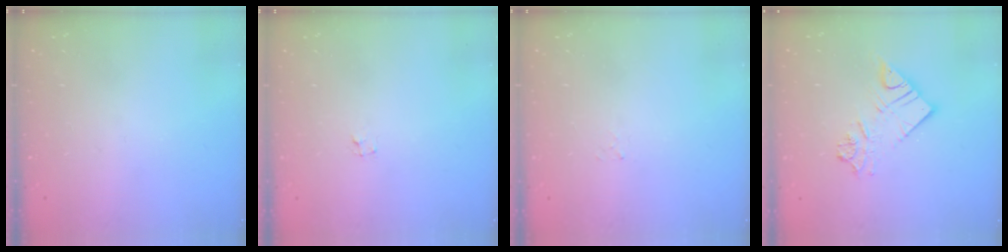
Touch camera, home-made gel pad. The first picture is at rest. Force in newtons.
{"total": 1.2, "press": 1.2, "slide": 0.1}
{"total": 1.5, "press": 1.5, "slide": 0.2}
{"total": 10.8, "press": 10.8, "slide": 1.1}